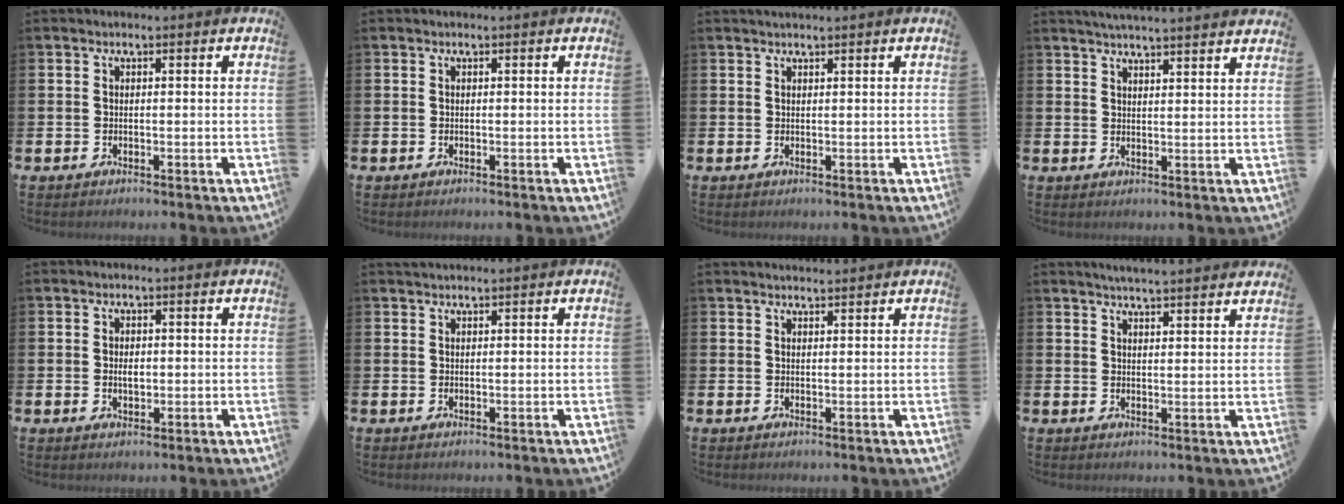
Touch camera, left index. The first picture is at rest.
{"total": 0.0}
{"total": 0.9, "force": [0.8, -0.1, 0.2], "torque": [0.001, -0.001, 0.015]}
{"total": 3.8, "force": [3.7, -0.7, 0.2], "torque": [-0.008, -0.020, 0.066]}
{"total": 1.8, "force": [0.1, 1.1, 1.5], "torque": [-0.015, 0.000, -0.003]}
{"total": 0.9, "force": [0.9, 0.0, 0.2], "torque": [-0.001, 0.001, 0.015]}
{"total": 1.6, "force": [1.6, 0.1, 0.1], "torque": [0.007, -0.009, 0.026]}
{"total": 3.9, "force": [3.9, -0.5, 0.5], "torque": [-0.014, -0.018, 0.069]}